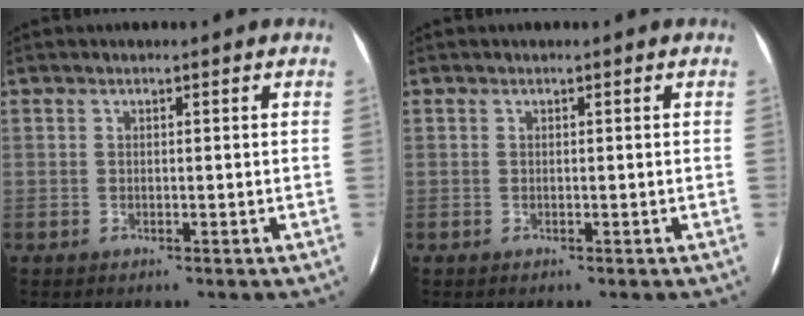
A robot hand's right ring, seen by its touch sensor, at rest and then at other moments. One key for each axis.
{"total": 0.0}